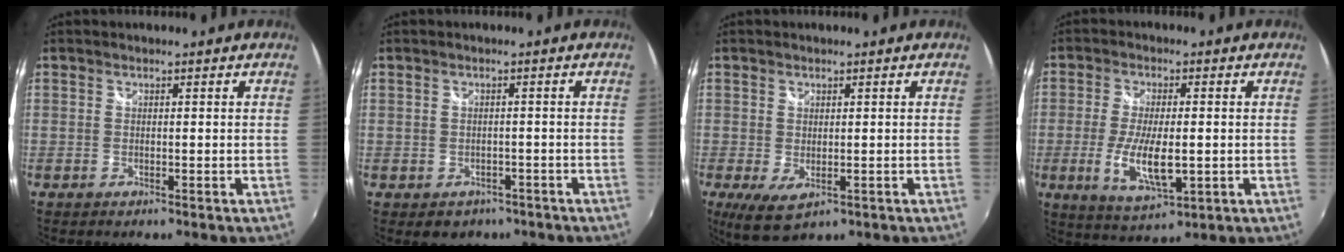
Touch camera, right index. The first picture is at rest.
{"total": 4.0, "force": [-2.2, 3.1, 1.1], "torque": [-0.022, -0.001, -0.023]}
{"total": 5.2, "force": [-1.4, 2.8, 4.2], "torque": [-0.077, -0.020, -0.014]}
{"total": 9.9, "force": [-2.0, 3.4, 9.1], "torque": [-0.181, -0.019, -0.031]}